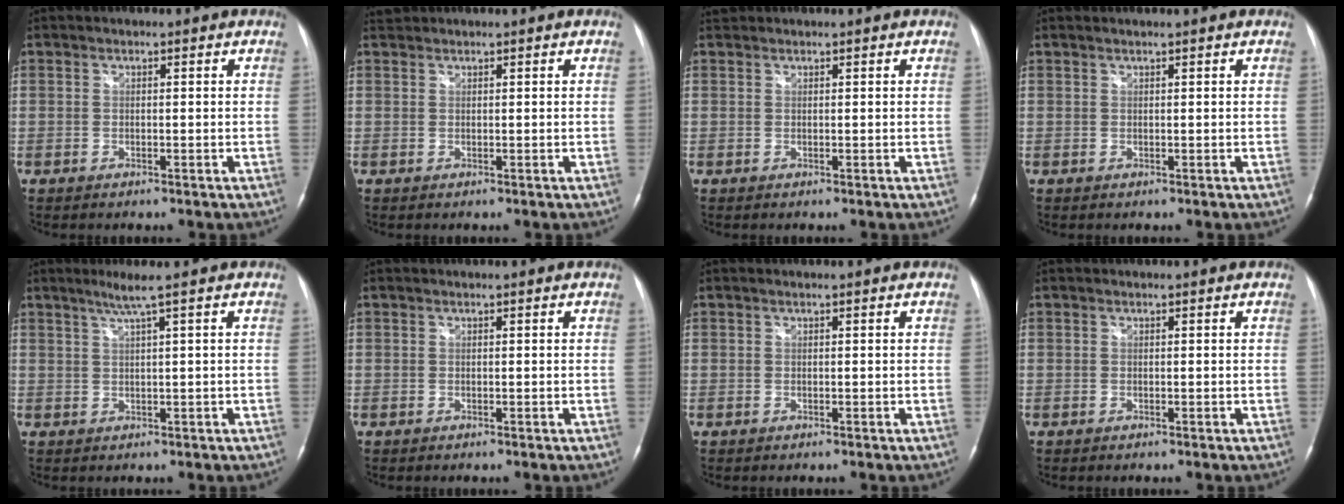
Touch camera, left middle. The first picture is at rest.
{"total": 0.9, "force": [0.9, 0.0, -0.1], "torque": [-0.009, 0.012, 0.022]}
{"total": 0.6, "force": [0.6, 0.2, -0.1], "torque": [-0.010, 0.014, 0.015]}
{"total": 0.7, "force": [0.6, -0.2, 0.3], "torque": [-0.009, 0.006, 0.017]}
{"total": 2.9, "force": [1.6, -1.0, 2.2], "torque": [-0.050, -0.003, 0.035]}
{"total": 0.0}
{"total": 0.0}
{"total": 0.0}